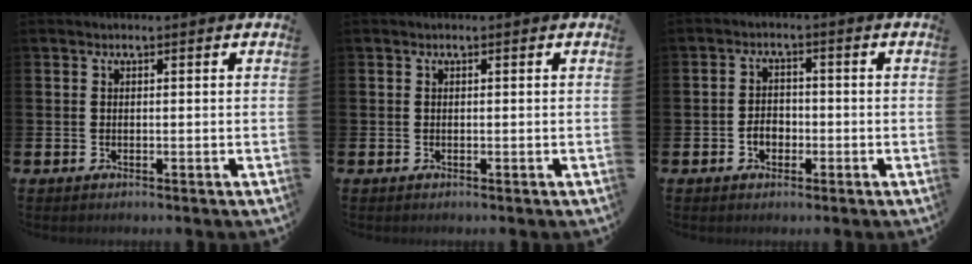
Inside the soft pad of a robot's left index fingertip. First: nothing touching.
{"total": 0.0}
{"total": 2.6, "force": [-1.0, 2.0, 1.4], "torque": [-0.016, -0.003, -0.024]}